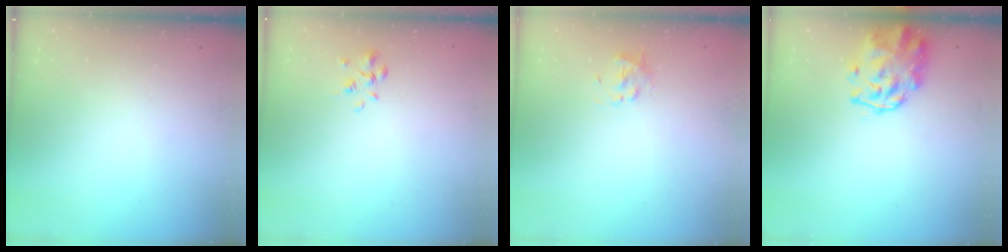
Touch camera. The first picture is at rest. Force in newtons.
{"total": 2.5, "press": 2.4, "slide": 0.9}
{"total": 2.5, "press": 2.5, "slide": 0.6}
{"total": 2.8, "press": 2.7, "slide": 0.7}